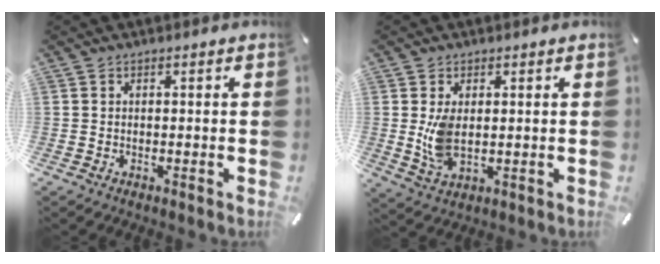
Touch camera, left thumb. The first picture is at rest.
{"total": 6.3, "force": [0.9, 3.3, 5.2], "torque": [-0.111, -0.012, 0.010]}